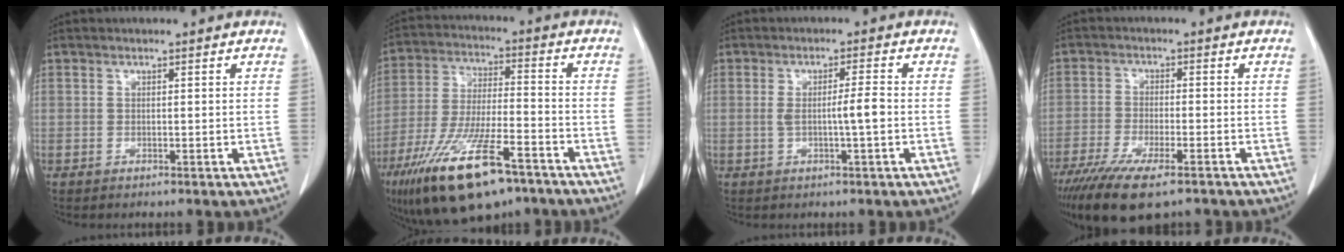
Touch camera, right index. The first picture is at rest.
{"total": 17.9, "force": [-11.3, 4.3, 13.2], "torque": [-0.267, -0.033, -0.199]}
{"total": 3.8, "force": [-0.4, -0.1, 3.8], "torque": [-0.067, 0.000, -0.006]}
{"total": 11.9, "force": [-8.6, 2.6, 7.9], "torque": [-0.134, -0.025, -0.137]}